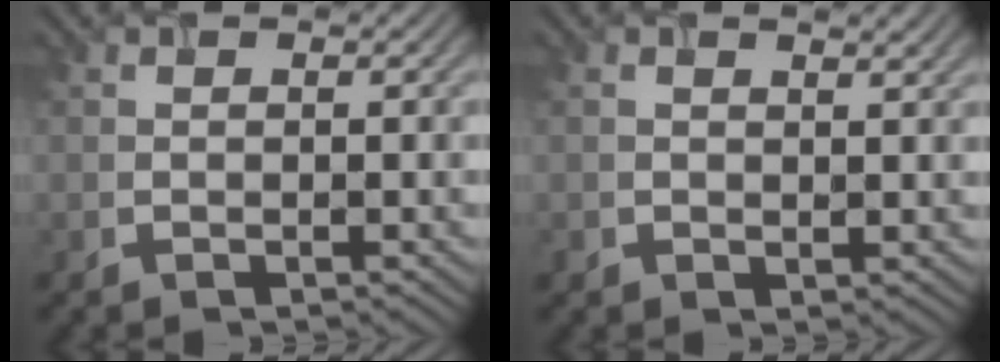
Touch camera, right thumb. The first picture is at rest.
{"total": 1.3, "force": [1.0, 0.6, 0.5], "torque": [-0.009, -0.001, 0.018]}